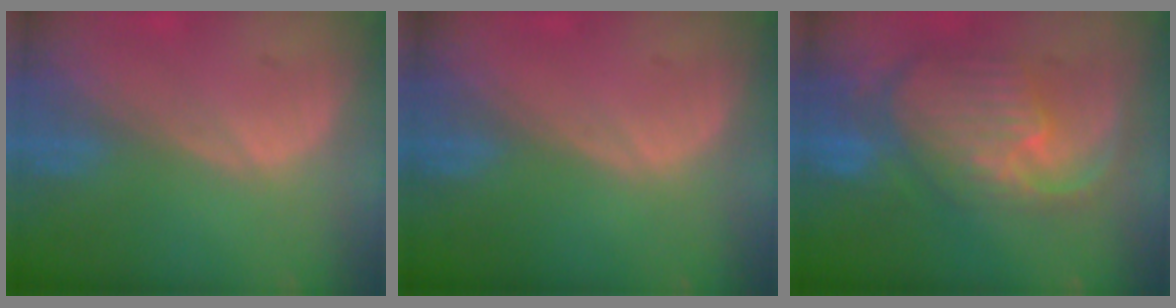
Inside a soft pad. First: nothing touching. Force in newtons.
{"total": 0.0}
{"total": 10.6, "press": 9.5, "slide": 4.8}